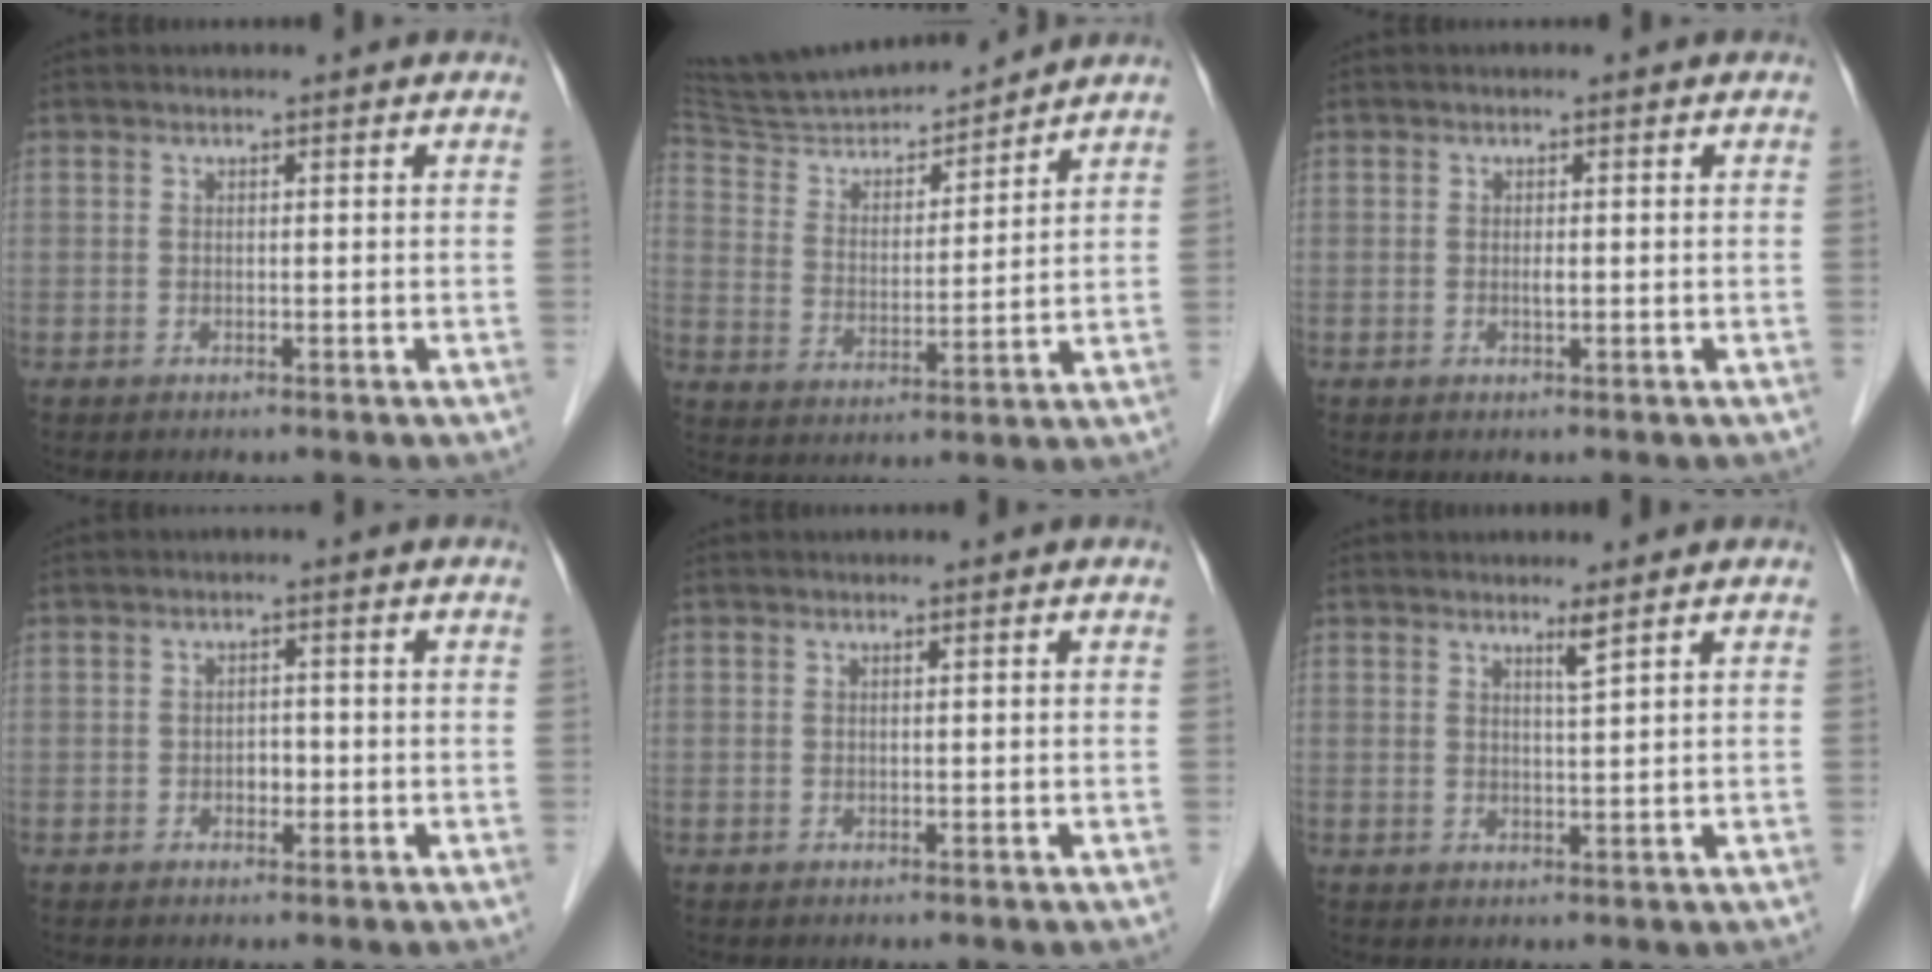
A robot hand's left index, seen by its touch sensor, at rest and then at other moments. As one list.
[{"total": 15.6, "force": [14.7, 1.8, 5.0], "torque": [-0.089, 0.006, 0.260]}, {"total": 0.7, "force": [-0.2, 0.1, 0.6], "torque": [-0.013, -0.005, -0.003]}, {"total": 1.8, "force": [-0.7, 1.2, 1.1], "torque": [-0.015, 0.001, -0.010]}, {"total": 0.0}, {"total": 1.7, "force": [1.1, -0.5, 1.1], "torque": [-0.025, -0.012, 0.023]}]